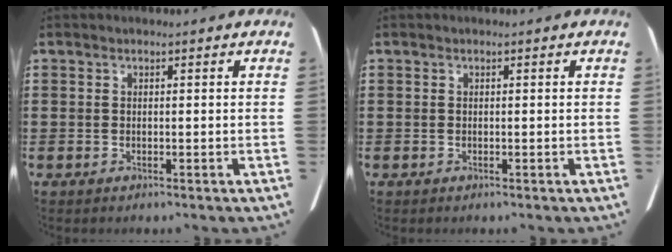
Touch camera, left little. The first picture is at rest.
{"total": 0.0}